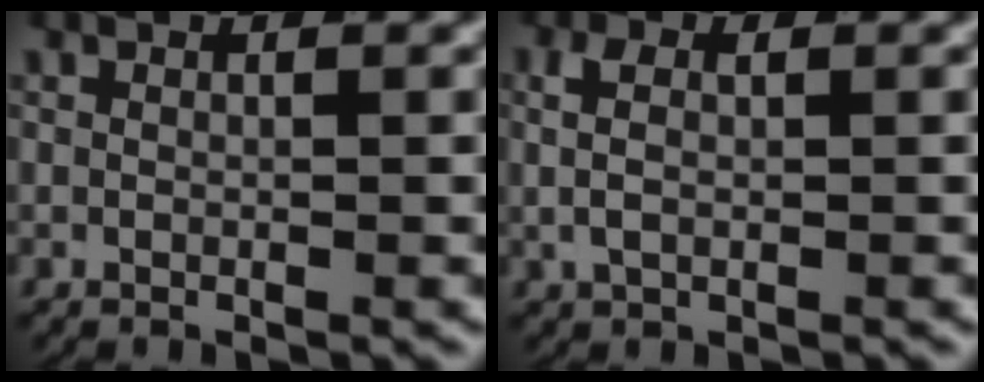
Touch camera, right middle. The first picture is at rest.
{"total": 2.4, "force": [0.3, 1.4, 1.9], "torque": [-0.040, 0.000, 0.005]}